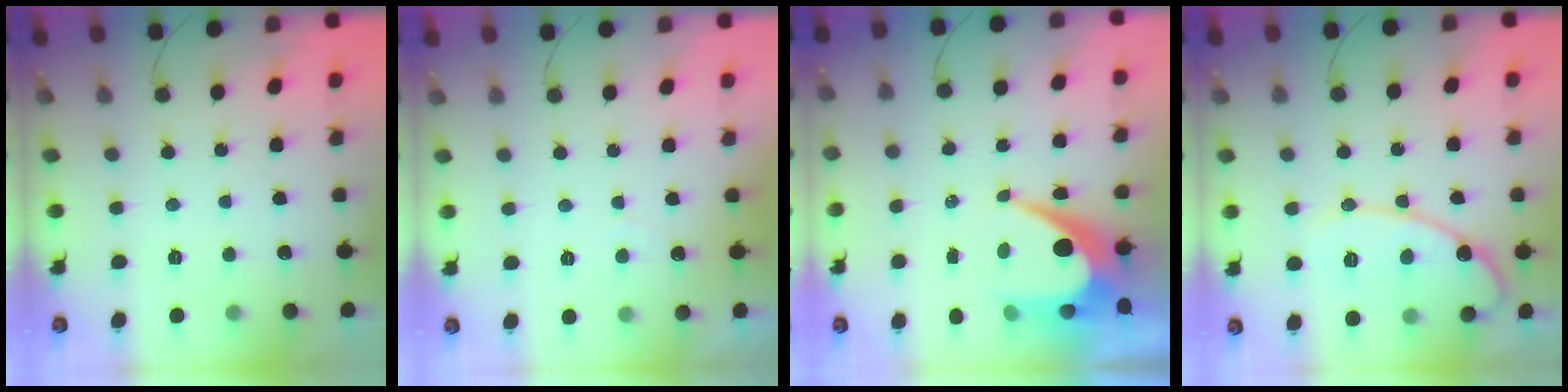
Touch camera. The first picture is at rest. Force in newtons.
{"total": 1.8, "press": 1.8, "slide": 0.1}
{"total": 11.2, "press": 11.2, "slide": 0.6}
{"total": 13.9, "press": 13.9, "slide": 1.1}